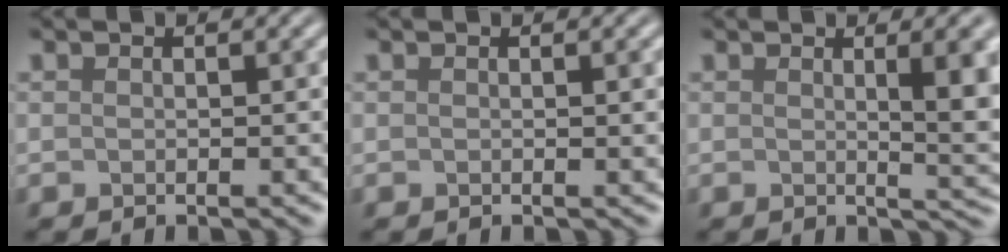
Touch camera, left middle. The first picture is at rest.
{"total": 0.8, "force": [0.1, 0.2, 0.8], "torque": [-0.009, 0.001, -0.001]}
{"total": 5.6, "force": [0.9, 1.5, 5.3], "torque": [-0.056, 0.003, 0.013]}